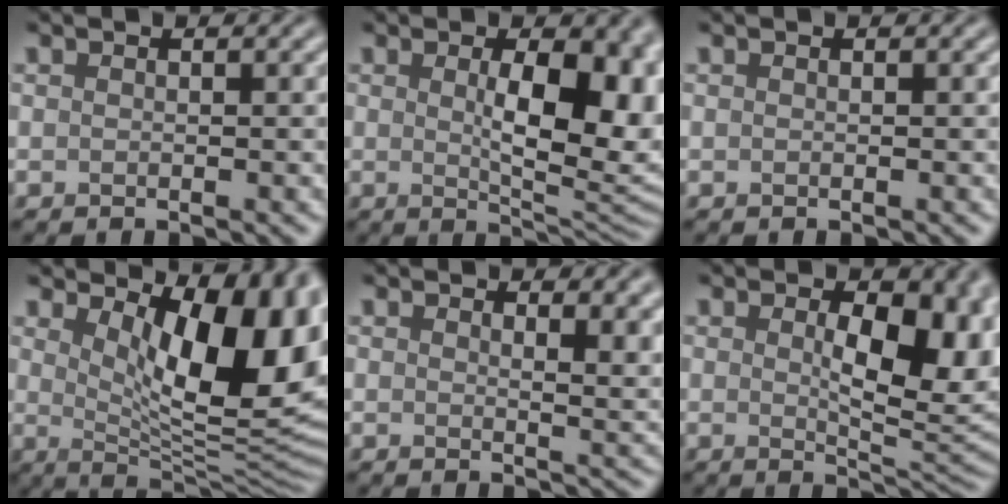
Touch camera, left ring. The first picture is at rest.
{"total": 10.0, "force": [1.2, 4.2, 9.0], "torque": [-0.114, -0.005, 0.025]}
{"total": 0.0}
{"total": 12.5, "force": [3.7, 5.1, 10.8], "torque": [-0.135, -0.010, 0.060]}
{"total": 4.6, "force": [2.7, 1.9, 3.2], "torque": [-0.025, 0.004, 0.040]}
{"total": 8.8, "force": [1.3, 4.1, 7.7], "torque": [-0.107, -0.006, 0.026]}